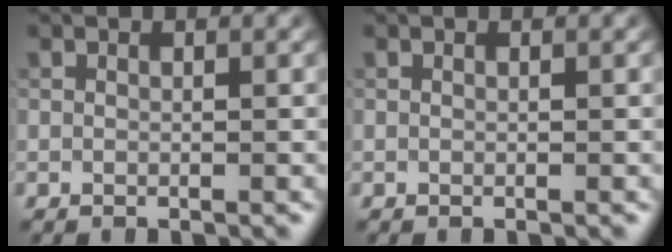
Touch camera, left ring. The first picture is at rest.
{"total": 0.0}